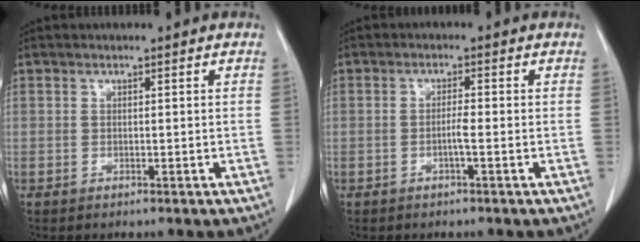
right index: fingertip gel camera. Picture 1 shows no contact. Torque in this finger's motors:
{"motor_torque": [-0.02, 0.02, 0.00, 0.02]}